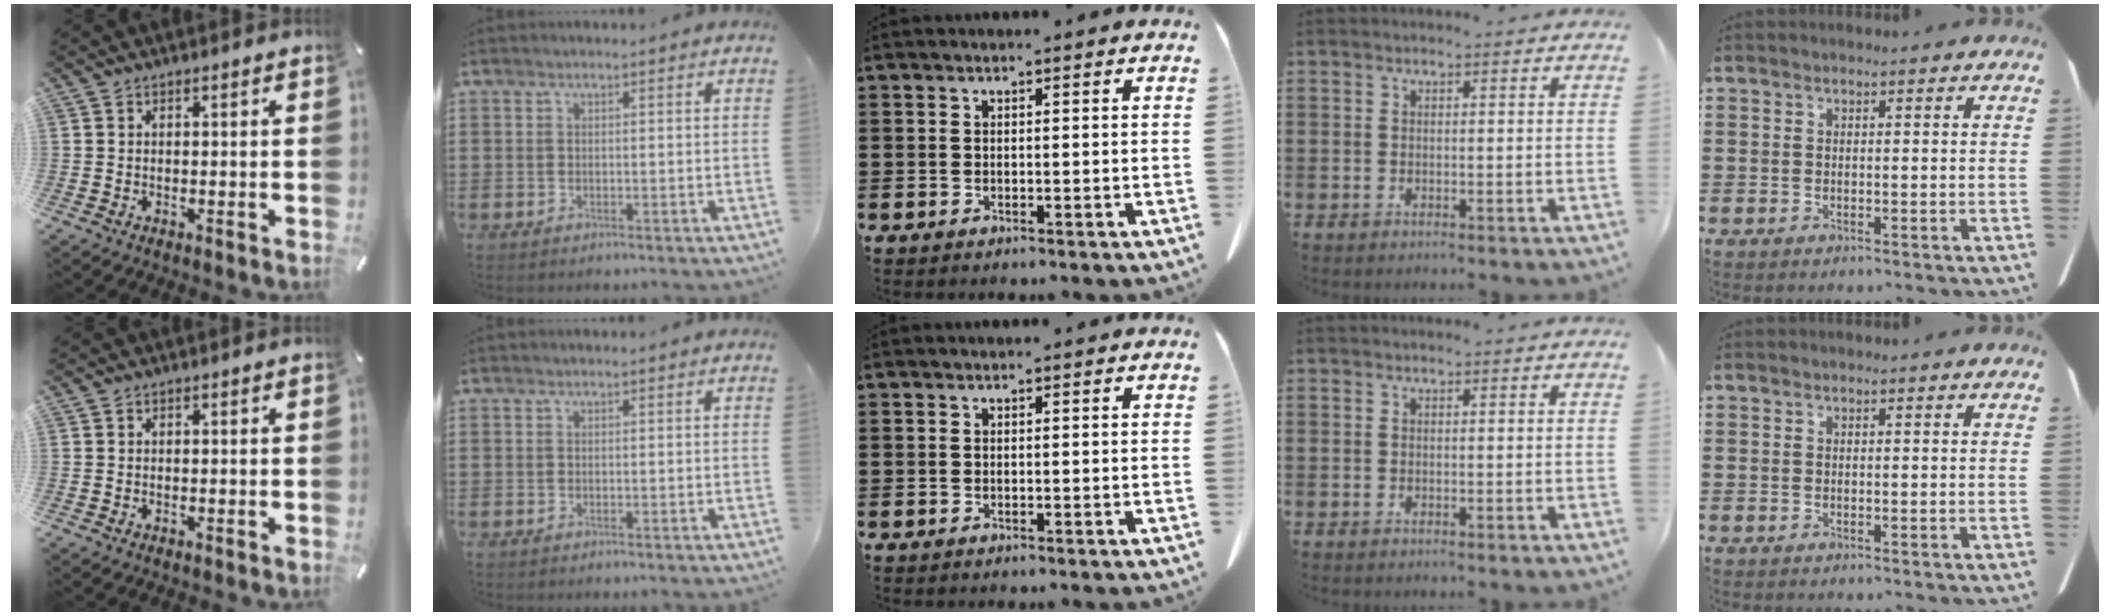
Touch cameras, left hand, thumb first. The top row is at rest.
{}